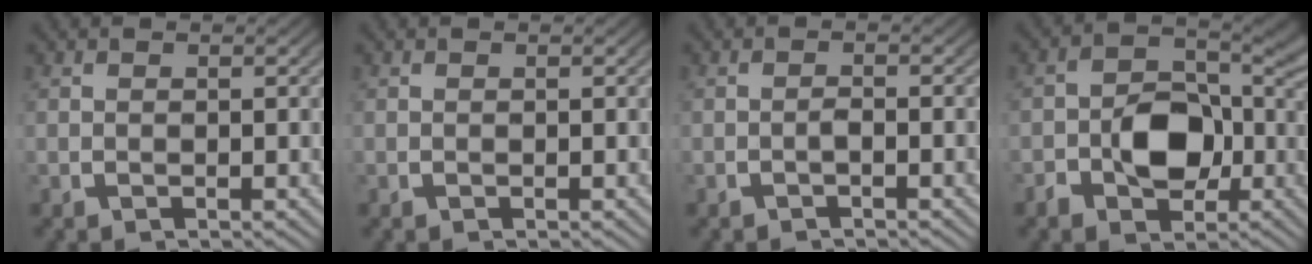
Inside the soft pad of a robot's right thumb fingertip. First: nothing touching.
{"total": 0.0}
{"total": 1.0, "force": [-0.7, 0.1, 0.7], "torque": [-0.016, 0.000, -0.012]}
{"total": 7.0, "force": [-1.1, 5.0, 4.8], "torque": [-0.070, -0.019, -0.016]}